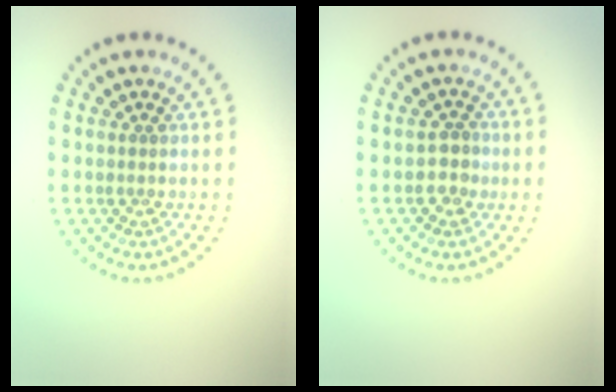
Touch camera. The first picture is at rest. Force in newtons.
{"total": 1.9, "press": 1.8, "slide": 0.7}